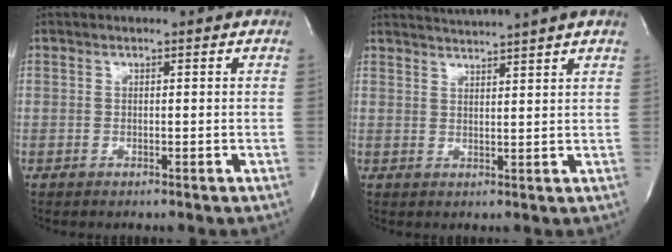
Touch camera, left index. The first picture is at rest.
{"total": 6.2, "force": [5.6, -1.9, 2.0], "torque": [-0.033, 0.001, 0.080]}